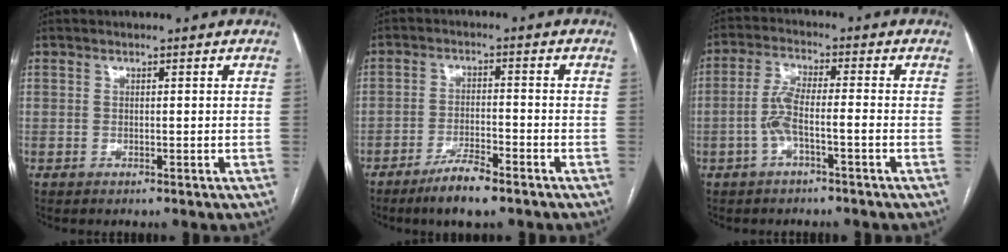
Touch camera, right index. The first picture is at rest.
{"total": 6.3, "force": [-4.6, 1.0, 4.2], "torque": [-0.080, -0.007, -0.079]}
{"total": 5.4, "force": [-1.8, 0.9, 5.0], "torque": [-0.108, 0.019, -0.035]}